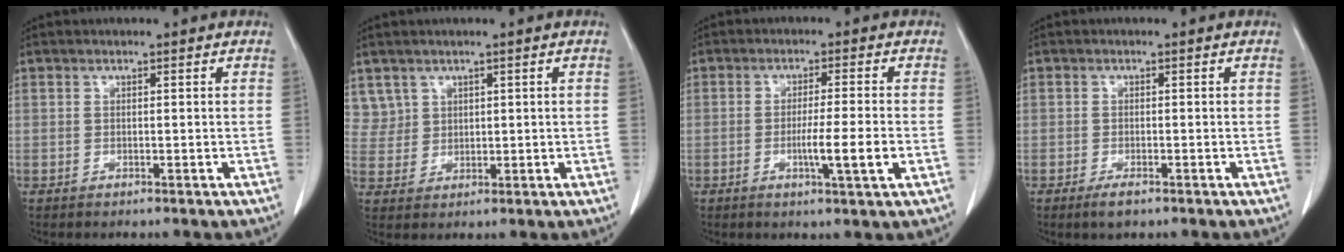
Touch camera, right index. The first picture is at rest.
{"total": 3.9, "force": [2.3, 3.1, -0.2], "torque": [0.014, 0.004, 0.049]}
{"total": 6.2, "force": [-1.6, -0.5, 6.0], "torque": [-0.098, -0.011, -0.027]}
{"total": 2.0, "force": [-1.3, 0.8, 1.3], "torque": [-0.027, -0.002, -0.020]}